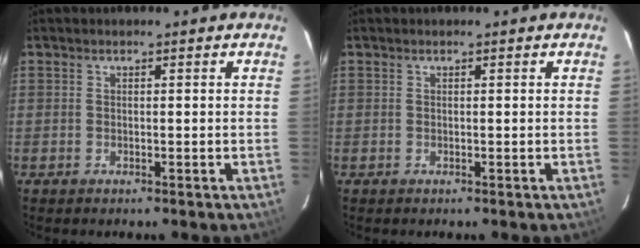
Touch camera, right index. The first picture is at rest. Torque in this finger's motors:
{"motor_torque": [0.26, 0.07, 0.12, 0.01]}